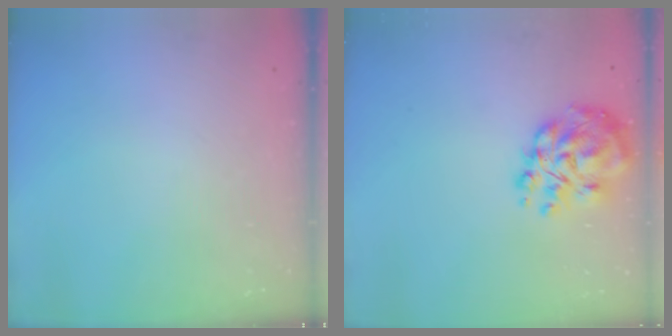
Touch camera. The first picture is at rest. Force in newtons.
{"total": 13.4, "press": 13.0, "slide": 3.5}